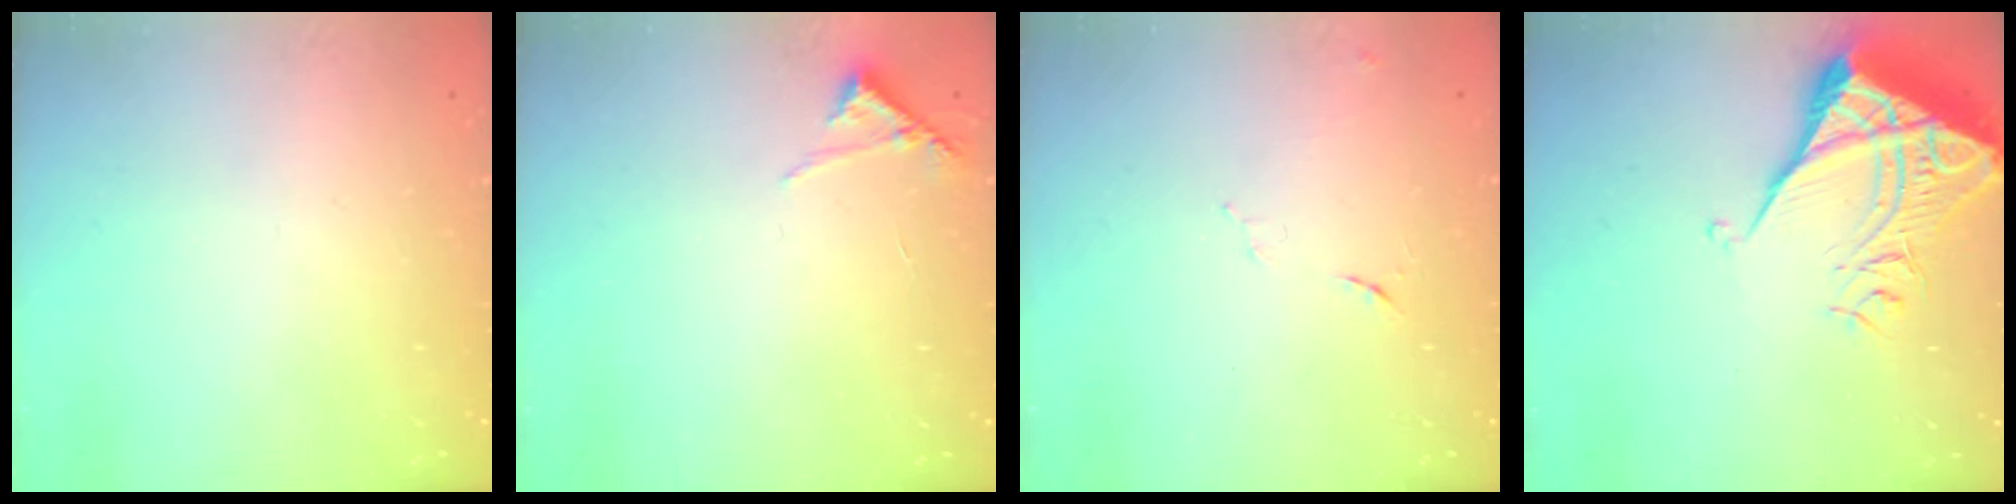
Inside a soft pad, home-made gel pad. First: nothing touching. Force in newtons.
{"total": 6.4, "press": 6.4, "slide": 0.2}
{"total": 5.2, "press": 5.1, "slide": 0.8}
{"total": 10.6, "press": 10.6, "slide": 1.1}